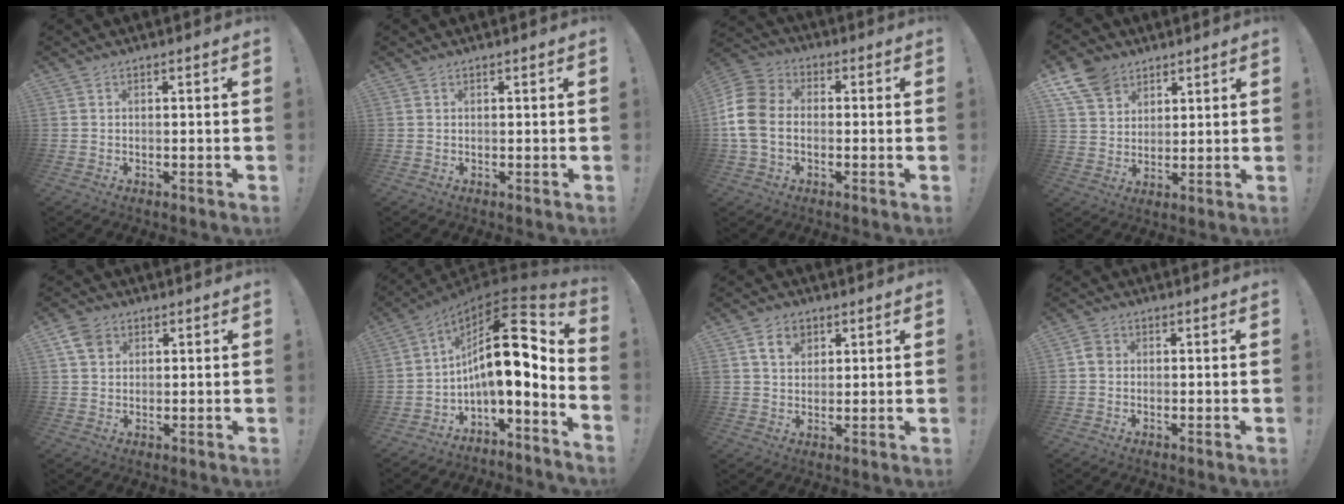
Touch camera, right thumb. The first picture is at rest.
{"total": 0.0}
{"total": 12.6, "force": [-1.6, 9.6, 8.1], "torque": [-0.169, 0.018, -0.028]}
{"total": 10.3, "force": [6.8, 7.0, 3.4], "torque": [-0.069, -0.033, 0.137]}
{"total": 5.8, "force": [2.8, 4.2, 2.8], "torque": [-0.054, 0.000, 0.056]}
{"total": 16.5, "force": [3.1, 5.3, 15.3], "torque": [-0.262, -0.032, 0.046]}
{"total": 6.5, "force": [3.2, 4.7, 3.1], "torque": [-0.047, -0.001, 0.058]}
{"total": 2.7, "force": [-0.2, 2.3, 1.4], "torque": [-0.021, 0.007, -0.002]}